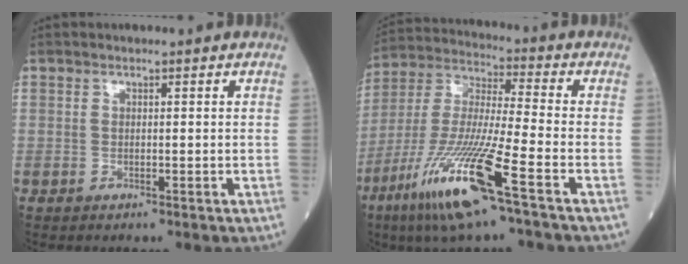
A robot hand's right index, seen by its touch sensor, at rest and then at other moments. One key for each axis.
{"total": 16.3, "fx": -8.5, "fy": -0.1, "fz": 13.9, "tx": -0.302, "ty": -0.037, "tz": -0.165}